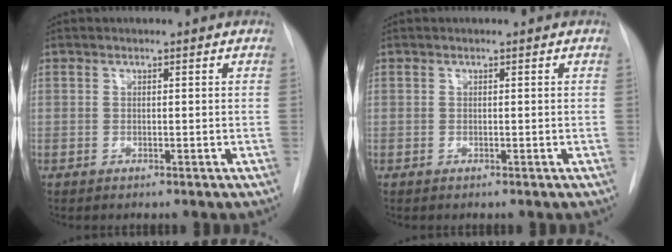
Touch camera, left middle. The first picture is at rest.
{"total": 0.0}